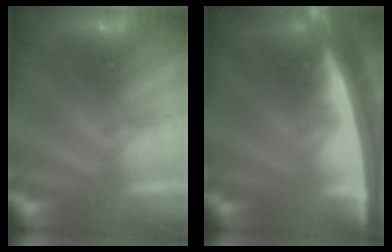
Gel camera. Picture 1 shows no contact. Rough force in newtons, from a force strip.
{"total": 5.8}